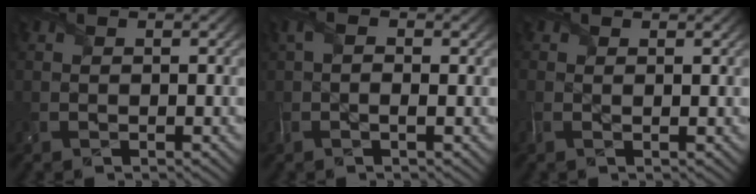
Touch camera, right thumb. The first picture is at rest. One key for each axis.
{"total": 2.3, "fx": 0.2, "fy": 0.7, "fz": 2.1, "tx": -0.051, "ty": 0.004, "tz": -0.003}
{"total": 1.2, "fx": 0.3, "fy": 0.8, "fz": 0.9, "tx": -0.026, "ty": -0.001, "tz": 0.003}